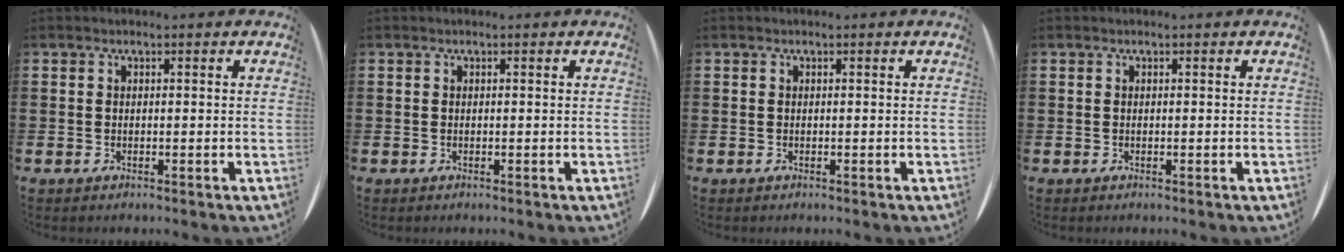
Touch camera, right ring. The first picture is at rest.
{"total": 0.0}
{"total": 0.0}
{"total": 0.0}